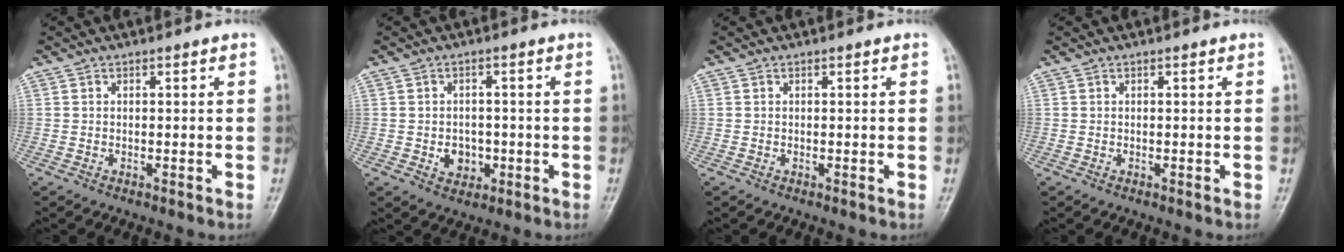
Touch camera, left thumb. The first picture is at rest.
{"total": 4.1, "force": [-1.0, 3.4, 2.1], "torque": [-0.009, 0.007, -0.009]}
{"total": 0.0}
{"total": 0.0}